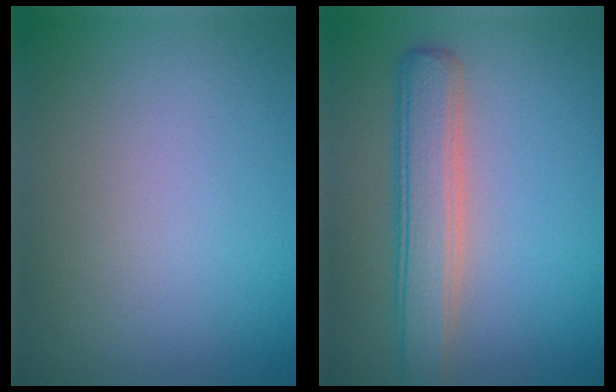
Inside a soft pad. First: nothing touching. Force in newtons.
{"total": 4.5, "press": 4.5, "slide": 0.3}